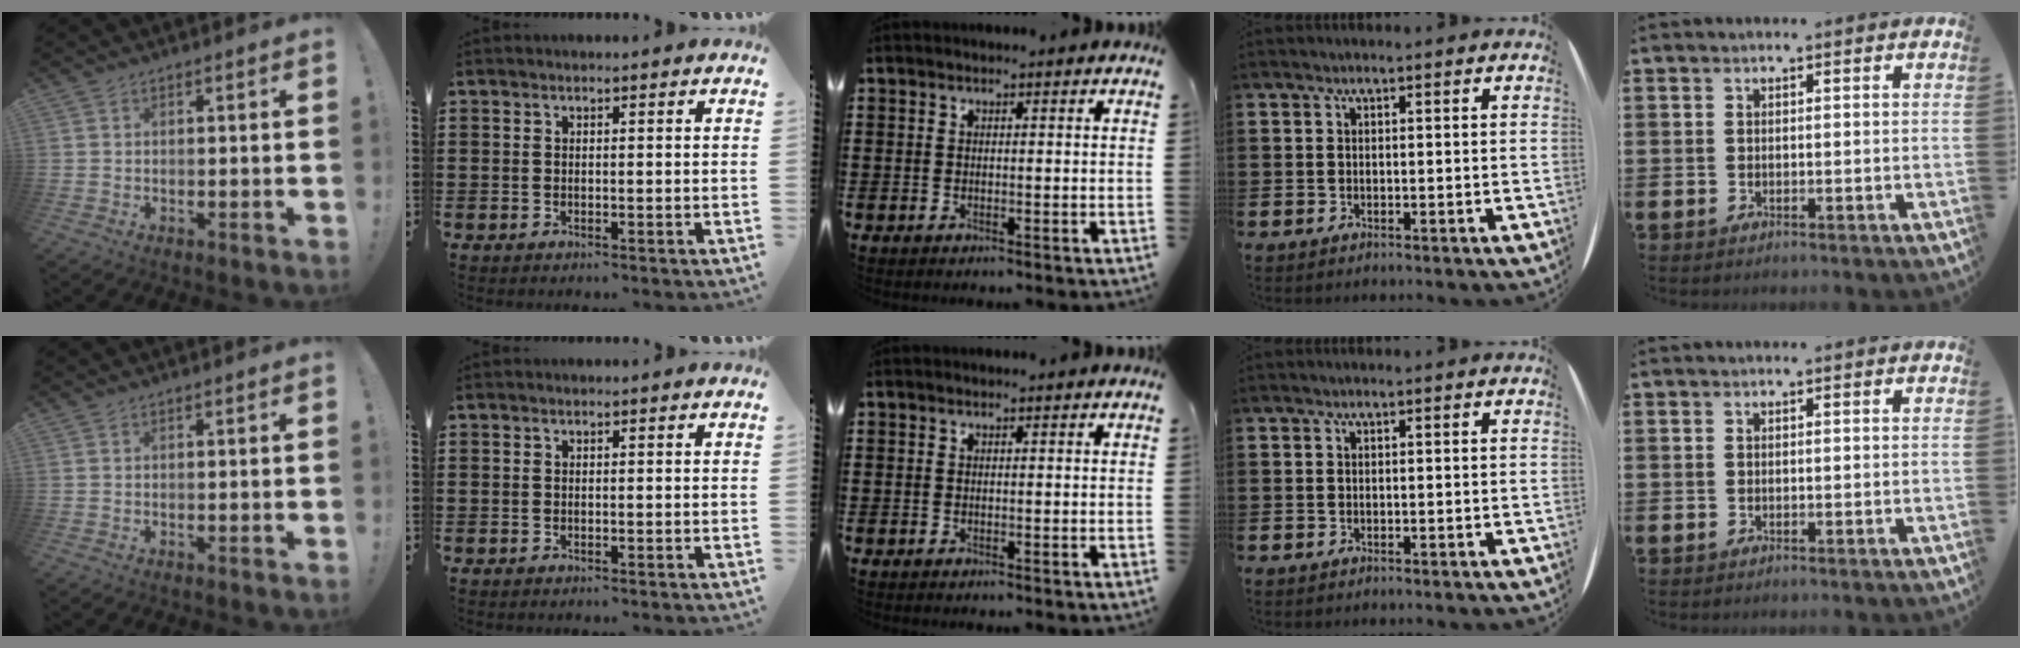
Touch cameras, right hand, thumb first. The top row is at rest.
{}